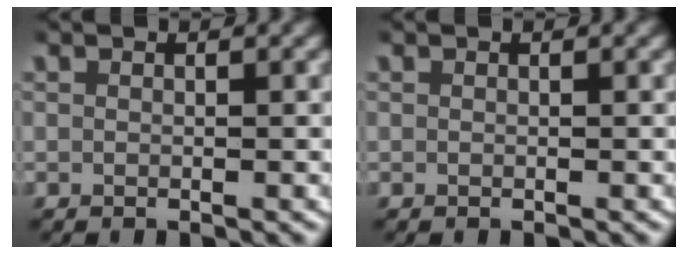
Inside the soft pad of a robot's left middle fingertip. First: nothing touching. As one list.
[{"total": 0.0}]